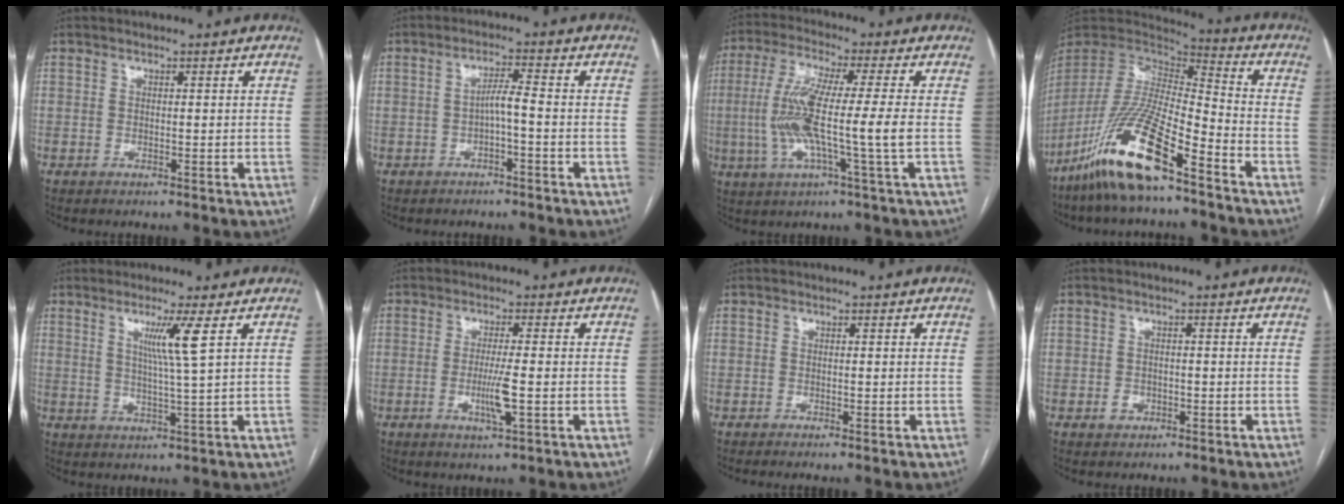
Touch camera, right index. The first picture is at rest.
{"total": 3.0, "force": [-1.0, 0.1, 2.8], "torque": [-0.049, 0.010, -0.017]}
{"total": 11.7, "force": [-1.4, -0.4, 11.6], "torque": [-0.238, -0.002, -0.033]}
{"total": 17.6, "force": [-11.7, 2.4, 13.0], "torque": [-0.286, -0.032, -0.225]}
{"total": 5.2, "force": [2.0, -1.6, 4.6], "torque": [-0.087, -0.011, 0.039]}
{"total": 4.7, "force": [-1.1, 0.0, 4.5], "torque": [-0.089, -0.010, -0.020]}
{"total": 0.7, "force": [-0.5, -0.2, 0.5], "torque": [-0.012, 0.000, -0.010]}
{"total": 1.7, "force": [-0.7, 1.4, 0.6], "torque": [-0.008, 0.006, -0.007]}